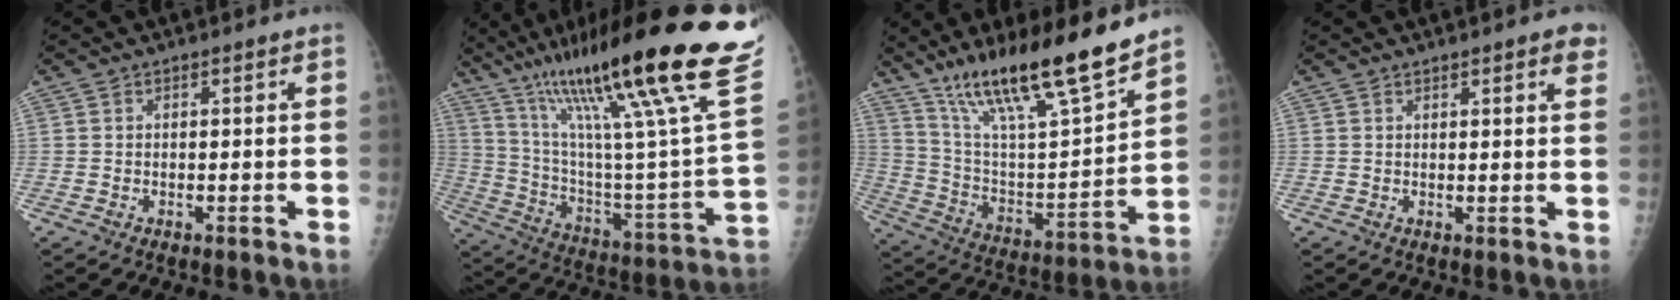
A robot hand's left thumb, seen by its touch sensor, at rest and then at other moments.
{"total": 37.6, "force": [23.3, 4.6, 29.2], "torque": [-0.393, -0.051, 0.376]}
{"total": 22.5, "force": [16.6, 3.3, 14.8], "torque": [-0.232, -0.072, 0.296]}
{"total": 3.4, "force": [2.1, 0.7, 2.5], "torque": [-0.023, -0.008, 0.023]}